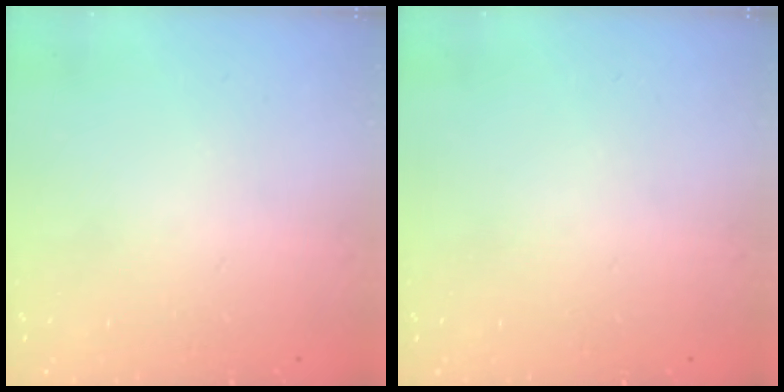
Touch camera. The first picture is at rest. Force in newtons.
{"total": 0.0}